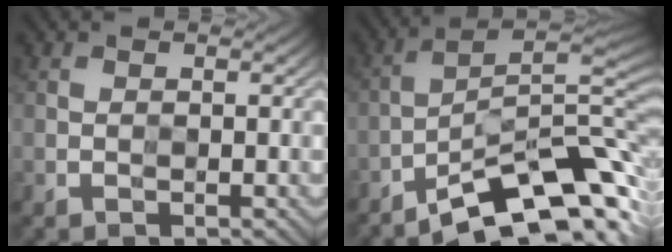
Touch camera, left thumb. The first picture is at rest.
{"total": 12.0, "force": [-7.5, 2.8, 8.9], "torque": [-0.148, 0.000, -0.135]}